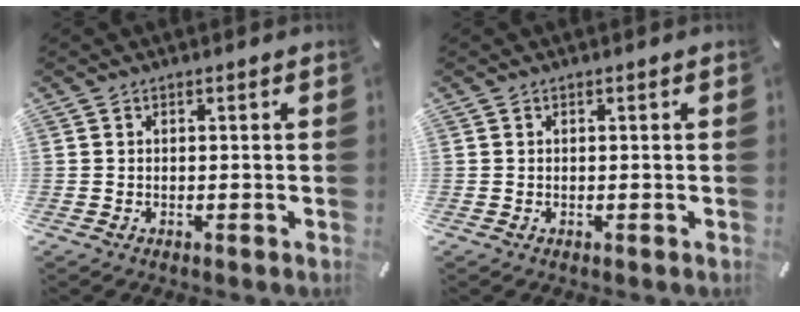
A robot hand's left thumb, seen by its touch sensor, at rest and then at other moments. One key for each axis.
{"total": 0.0}